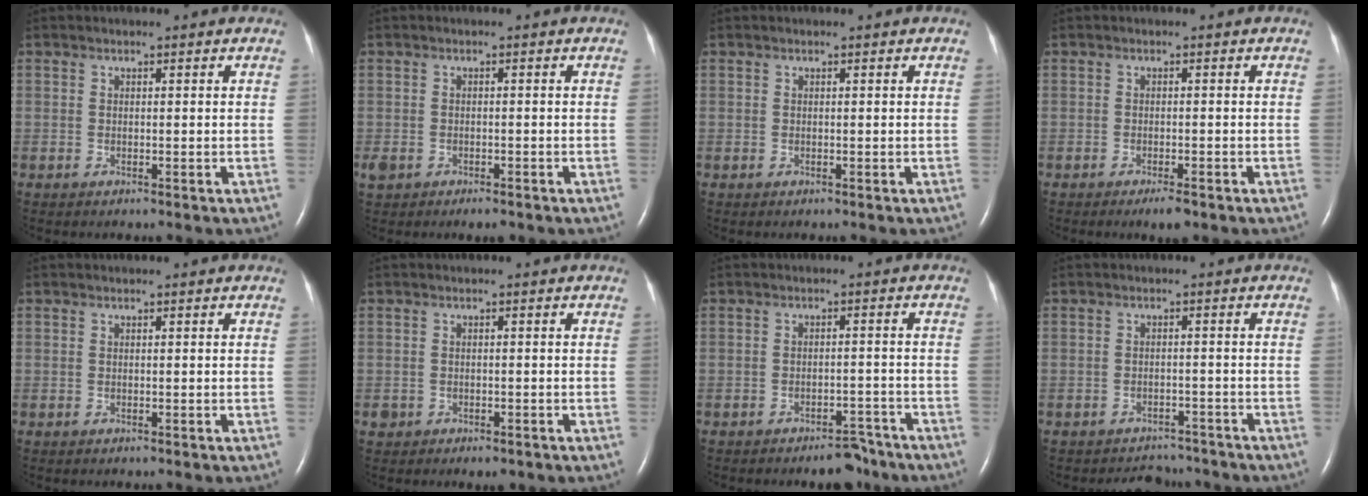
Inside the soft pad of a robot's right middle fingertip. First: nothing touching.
{"total": 3.8, "force": [-2.4, 2.1, 2.1], "torque": [-0.038, 0.001, -0.031]}
{"total": 0.0}
{"total": 2.5, "force": [-1.7, 0.5, 1.8], "torque": [-0.028, -0.003, -0.023]}
{"total": 0.0}
{"total": 2.2, "force": [-1.2, 1.6, 0.9], "torque": [-0.011, 0.002, -0.009]}
{"total": 4.5, "force": [-3.8, 1.7, 1.7], "torque": [-0.018, 0.007, -0.053]}
{"total": 5.1, "force": [-4.7, 2.0, -0.2], "torque": [-0.001, 0.007, -0.060]}